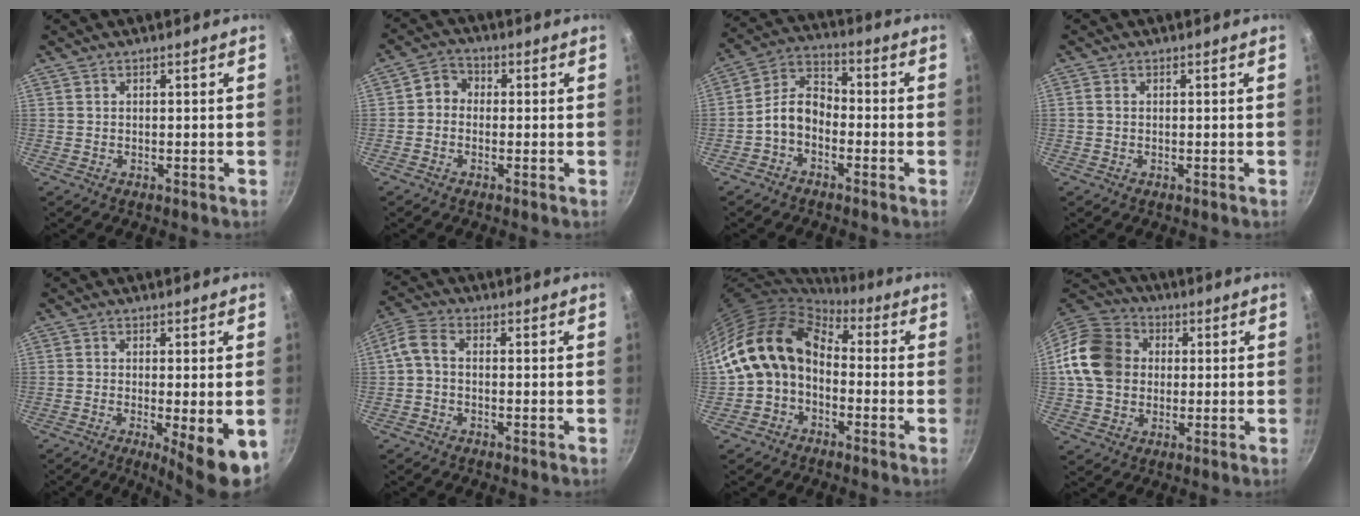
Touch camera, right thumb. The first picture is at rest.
{"total": 4.0, "force": [-0.4, 3.4, 1.9], "torque": [-0.017, 0.013, -0.025]}
{"total": 7.9, "force": [-2.8, 5.4, 5.0], "torque": [-0.078, 0.047, -0.069]}
{"total": 0.9, "force": [0.0, 0.8, 0.5], "torque": [-0.010, 0.004, -0.002]}
{"total": 9.3, "force": [-2.7, 1.9, 8.7], "torque": [-0.121, -0.011, -0.033]}
{"total": 4.5, "force": [-0.7, 3.0, 3.2], "torque": [-0.079, 0.023, -0.029]}
{"total": 12.9, "force": [-0.8, 9.8, 8.4], "torque": [-0.123, 0.041, -0.033]}
{"total": 15.6, "force": [1.4, 12.9, 8.7], "torque": [-0.146, 0.027, 0.012]}